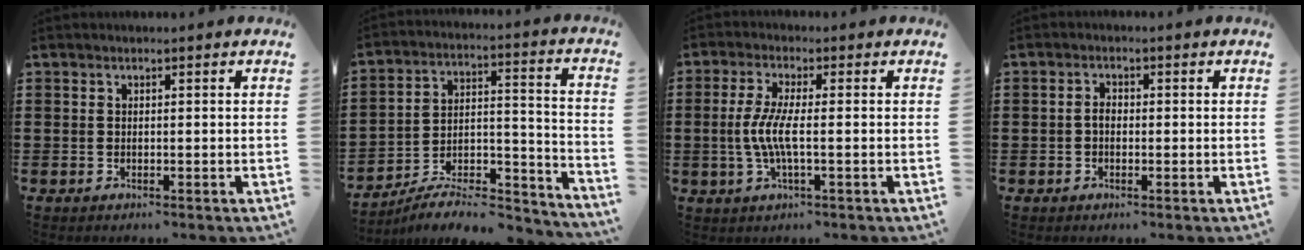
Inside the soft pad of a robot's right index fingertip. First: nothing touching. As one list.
[{"total": 7.5, "force": [-6.6, 2.1, 2.8], "torque": [-0.032, 0.016, -0.125]}, {"total": 5.4, "force": [-1.0, 0.8, 5.2], "torque": [-0.129, -0.012, -0.031]}, {"total": 1.6, "force": [-0.3, 1.1, 1.2], "torque": [-0.023, 0.003, -0.005]}]